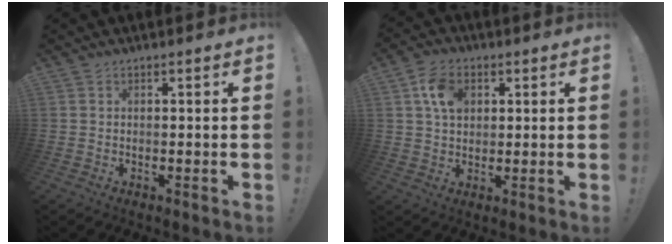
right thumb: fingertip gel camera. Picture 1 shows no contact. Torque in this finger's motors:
{"motor_torque": [0.01, 0.12, 0.14, 0.12, 0.07]}